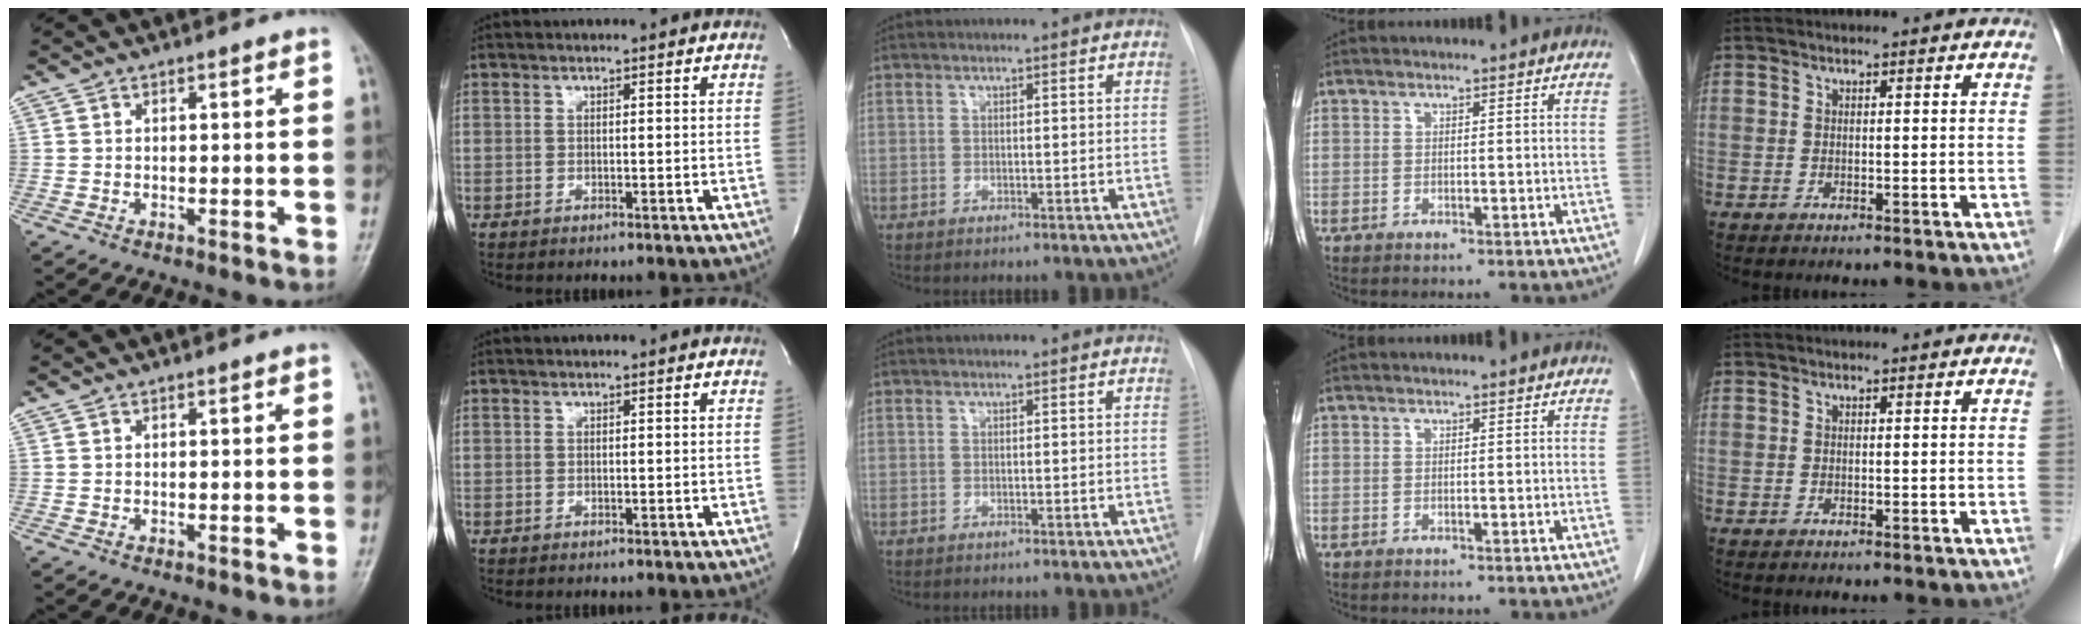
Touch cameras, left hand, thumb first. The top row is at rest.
{}